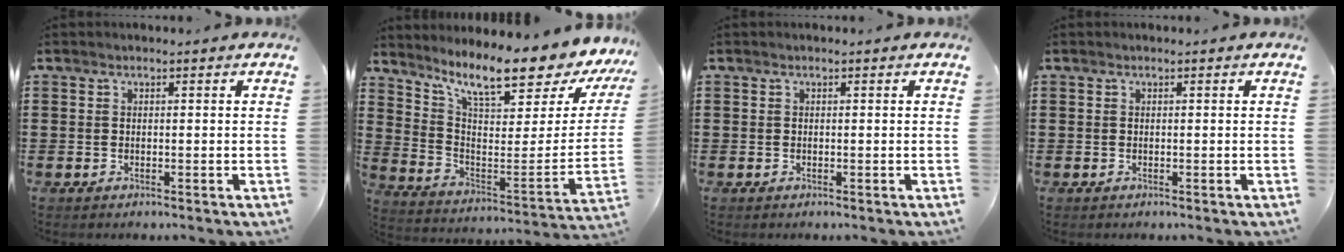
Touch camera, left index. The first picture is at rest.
{"total": 11.0, "force": [8.8, 1.6, 6.4], "torque": [-0.130, -0.077, 0.140]}
{"total": 0.0}
{"total": 0.0}